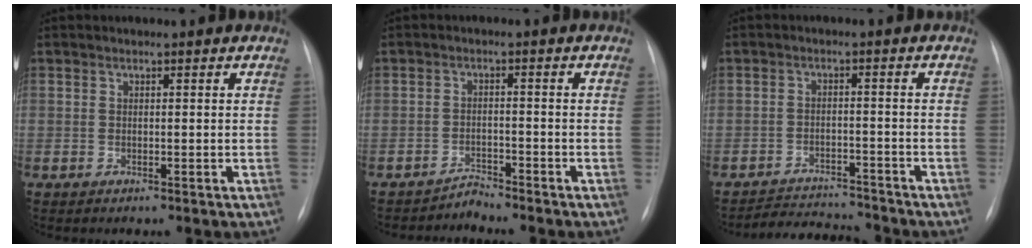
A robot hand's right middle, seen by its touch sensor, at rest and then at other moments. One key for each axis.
{"total": 2.2, "fx": -2.1, "fy": -0.3, "fz": -0.7, "tx": 0.022, "ty": -0.011, "tz": -0.035}
{"total": 6.8, "fx": -6.7, "fy": 0.8, "fz": 0.1, "tx": -0.004, "ty": 0.007, "tz": -0.106}